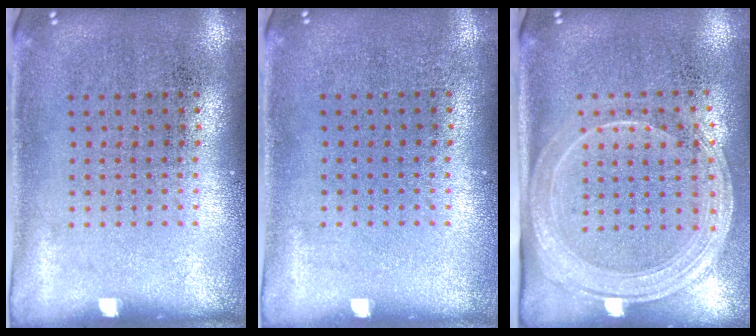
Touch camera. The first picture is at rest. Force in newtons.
{"total": 0.0}
{"total": 2.1, "press": 1.8, "slide": 1.1}